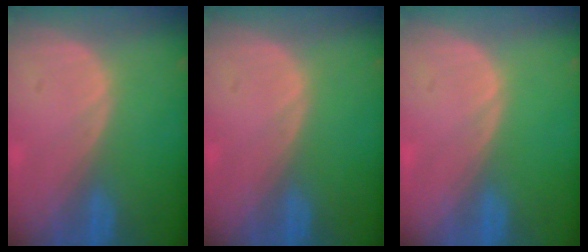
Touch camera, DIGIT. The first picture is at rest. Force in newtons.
{"total": 0.0}
{"total": 0.0}